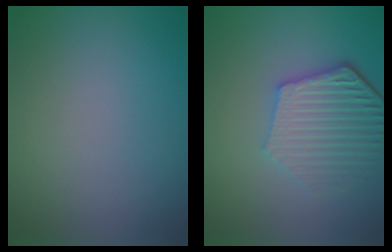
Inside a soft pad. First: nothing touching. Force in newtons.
{"total": 5.3, "press": 4.2, "slide": 3.2}